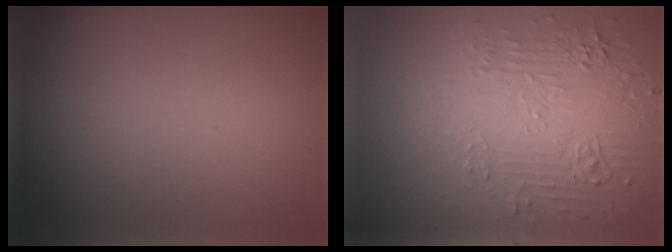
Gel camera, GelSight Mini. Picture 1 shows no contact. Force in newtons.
{"total": 5.5, "press": 3.6, "slide": 4.1}